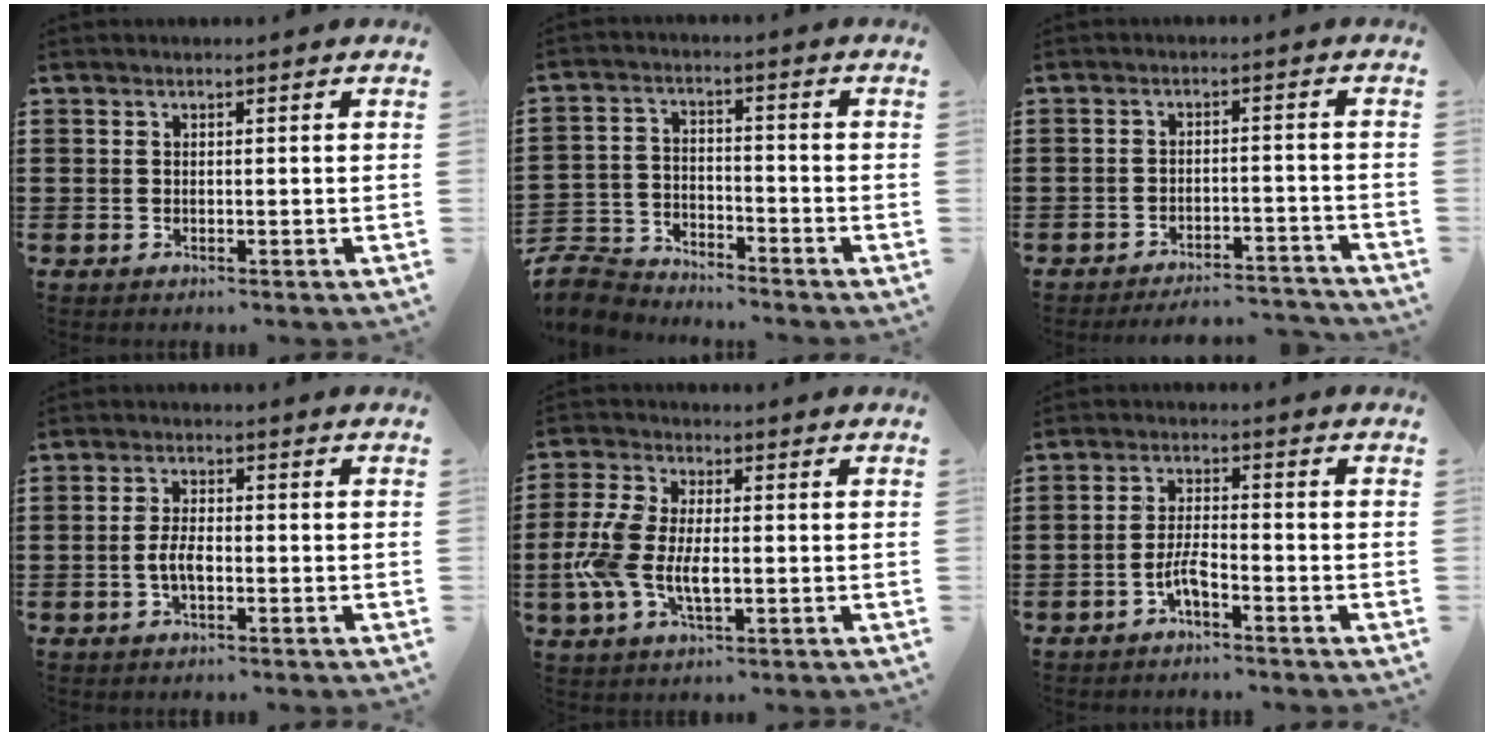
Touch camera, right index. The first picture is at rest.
{"total": 6.0, "force": [-5.8, 1.4, 0.6], "torque": [-0.035, 0.003, -0.123]}
{"total": 3.7, "force": [-3.7, 0.1, 0.8], "torque": [-0.016, 0.001, -0.075]}
{"total": 3.3, "force": [-0.8, 1.3, 3.0], "torque": [-0.069, -0.003, -0.019]}
{"total": 8.2, "force": [-1.4, 4.1, 7.0], "torque": [-0.170, -0.008, -0.033]}
{"total": 4.1, "force": [-2.4, 0.7, 3.3], "torque": [-0.084, -0.006, -0.051]}